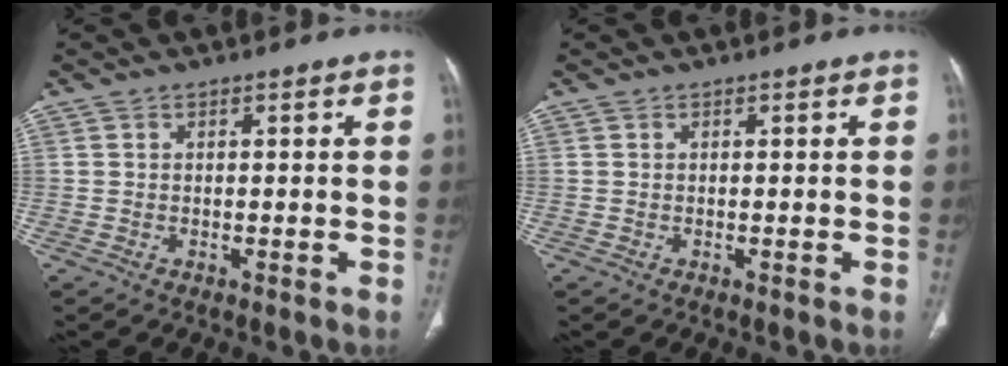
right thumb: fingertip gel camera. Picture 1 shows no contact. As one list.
[{"total": 0.0}]